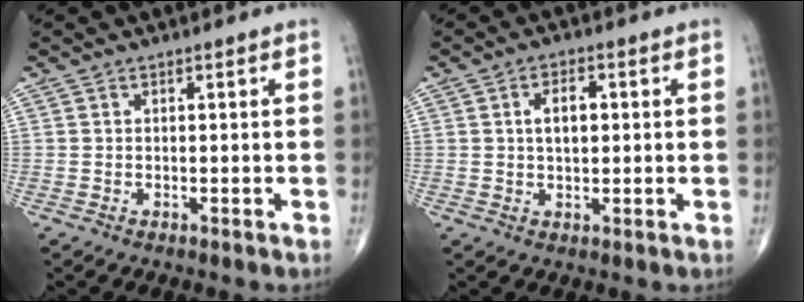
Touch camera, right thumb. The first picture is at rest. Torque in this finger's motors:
{"motor_torque": [-0.27, 0.32, 0.01, -0.02, 0.06]}